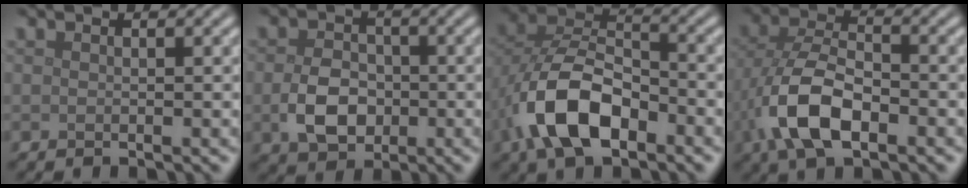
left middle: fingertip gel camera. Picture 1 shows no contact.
{"total": 4.4, "force": [-0.9, 3.3, 2.8], "torque": [-0.057, -0.005, -0.019]}
{"total": 8.8, "force": [-3.6, 4.9, 6.3], "torque": [-0.134, 0.004, -0.073]}
{"total": 8.0, "force": [-2.9, 4.1, 6.2], "torque": [-0.135, 0.000, -0.065]}